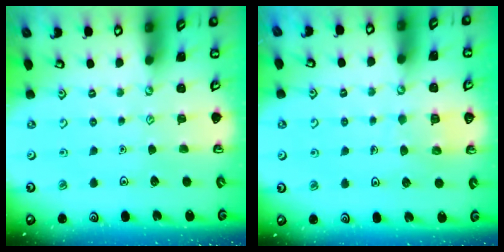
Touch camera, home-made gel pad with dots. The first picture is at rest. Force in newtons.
{"total": 5.7, "press": 5.7, "slide": 0.5}